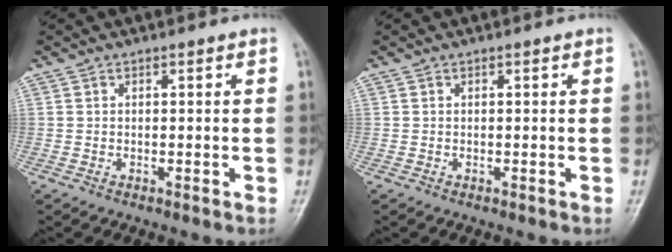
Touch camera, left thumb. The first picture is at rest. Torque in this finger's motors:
{"motor_torque": [0.00, 0.00, 0.00, 0.00, 0.00]}